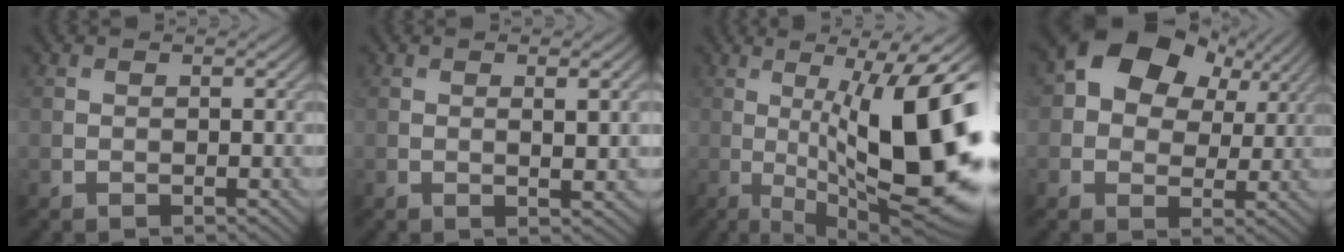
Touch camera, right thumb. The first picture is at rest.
{"total": 2.0, "force": [0.3, 0.2, 2.0], "torque": [-0.033, -0.002, 0.010]}
{"total": 17.9, "force": [-1.7, 5.7, 16.9], "torque": [-0.215, 0.012, -0.027]}
{"total": 11.7, "force": [4.6, 8.5, 6.6], "torque": [-0.125, 0.011, 0.088]}